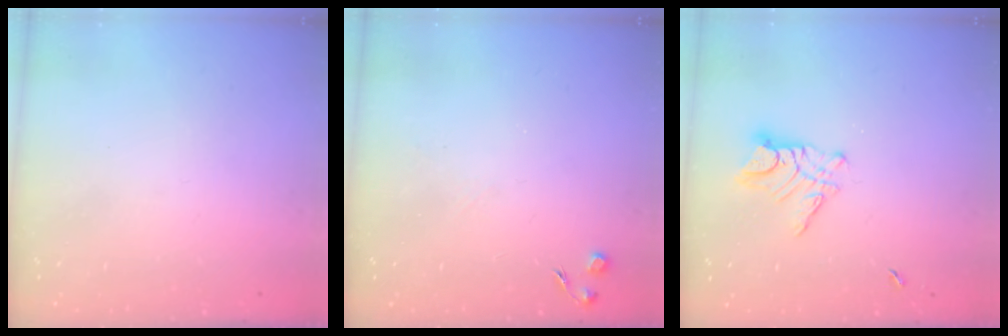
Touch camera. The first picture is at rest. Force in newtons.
{"total": 5.6, "press": 5.5, "slide": 0.8}
{"total": 8.4, "press": 8.4, "slide": 0.7}